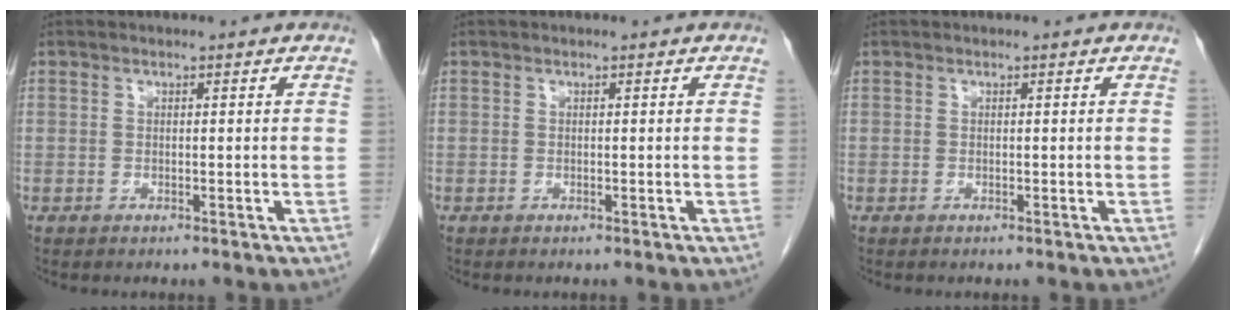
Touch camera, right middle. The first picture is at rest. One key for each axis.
{"total": 0.0}
{"total": 0.0}